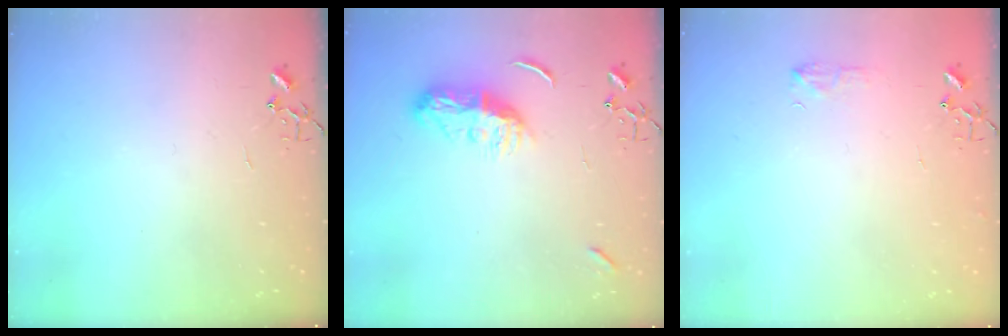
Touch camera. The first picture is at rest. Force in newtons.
{"total": 9.1, "press": 9.1, "slide": 0.8}
{"total": 6.4, "press": 6.3, "slide": 0.9}